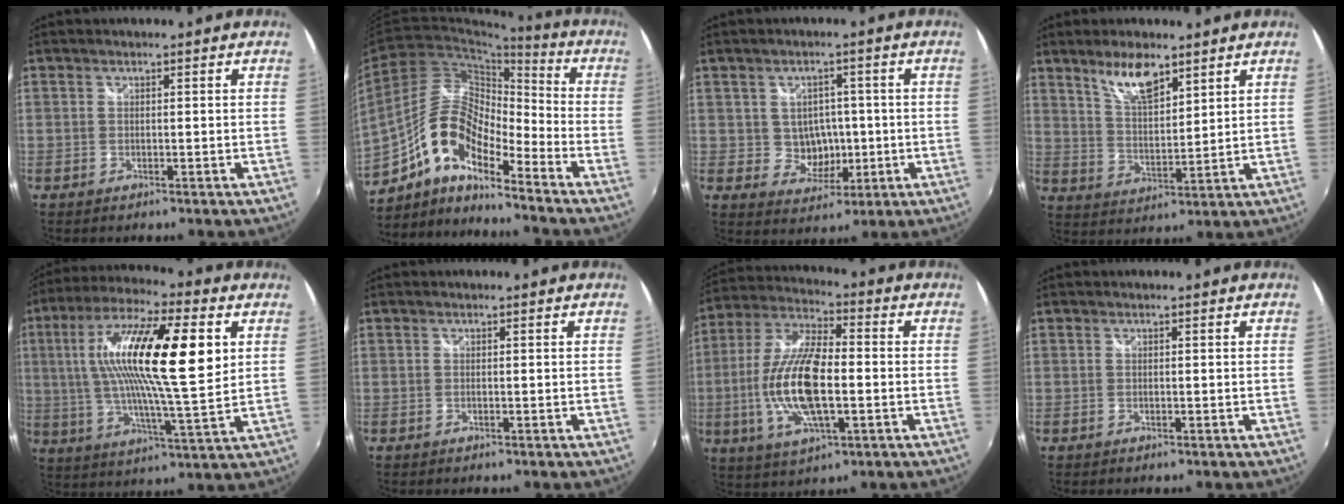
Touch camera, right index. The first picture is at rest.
{"total": 13.1, "force": [-8.0, 4.8, 9.2], "torque": [-0.174, 0.010, -0.160]}
{"total": 5.9, "force": [-0.1, 5.6, 2.0], "torque": [-0.041, 0.009, 0.012]}
{"total": 8.3, "force": [5.8, 2.8, 5.3], "torque": [-0.091, 0.002, 0.112]}
{"total": 21.1, "force": [5.0, 4.1, 20.1], "torque": [-0.353, 0.014, 0.079]}
{"total": 0.0}
{"total": 16.0, "force": [-2.5, 5.7, 14.7], "torque": [-0.301, -0.001, -0.047]}
{"total": 0.0}